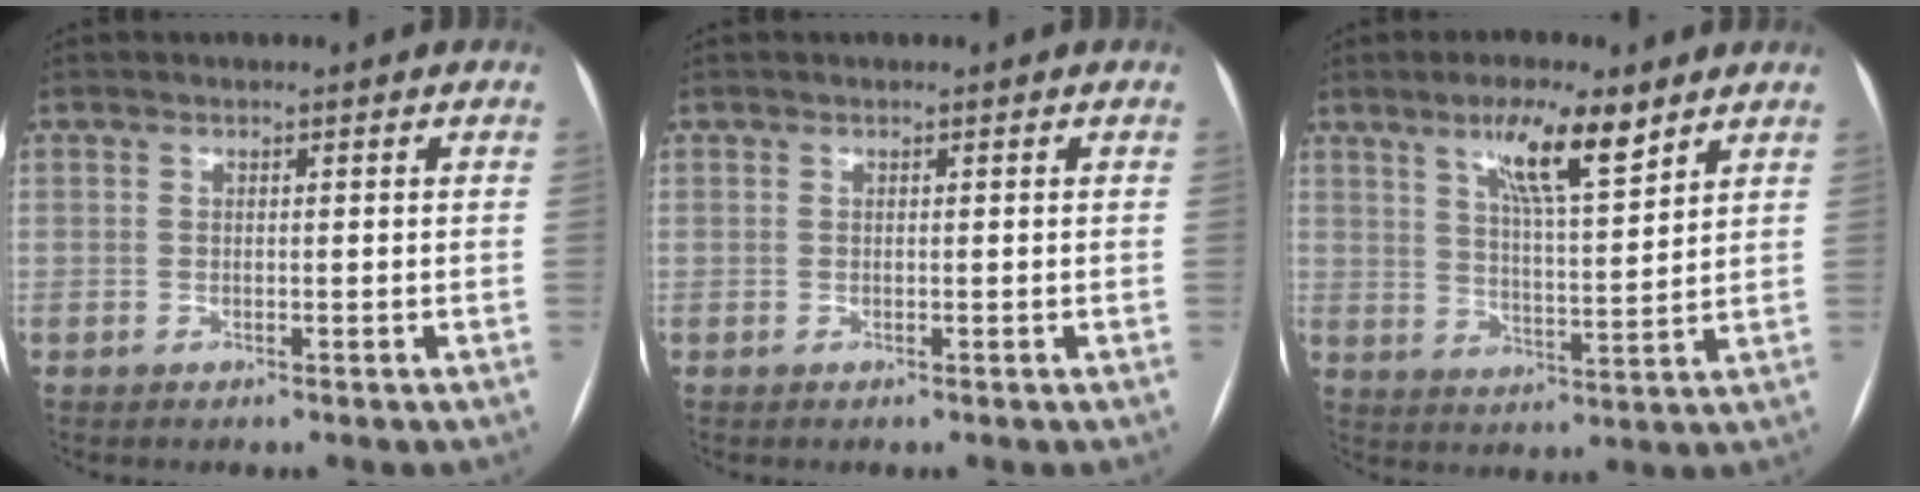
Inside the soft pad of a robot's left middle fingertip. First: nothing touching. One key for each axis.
{"total": 0.0}
{"total": 9.4, "fx": 6.0, "fy": 1.2, "fz": 7.1, "tx": -0.125, "ty": 0.001, "tz": 0.103}